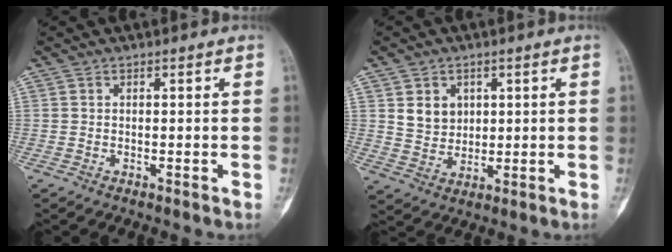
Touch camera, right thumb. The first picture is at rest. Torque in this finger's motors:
{"motor_torque": [0.23, 1.37, 0.09, -0.09, 0.00]}